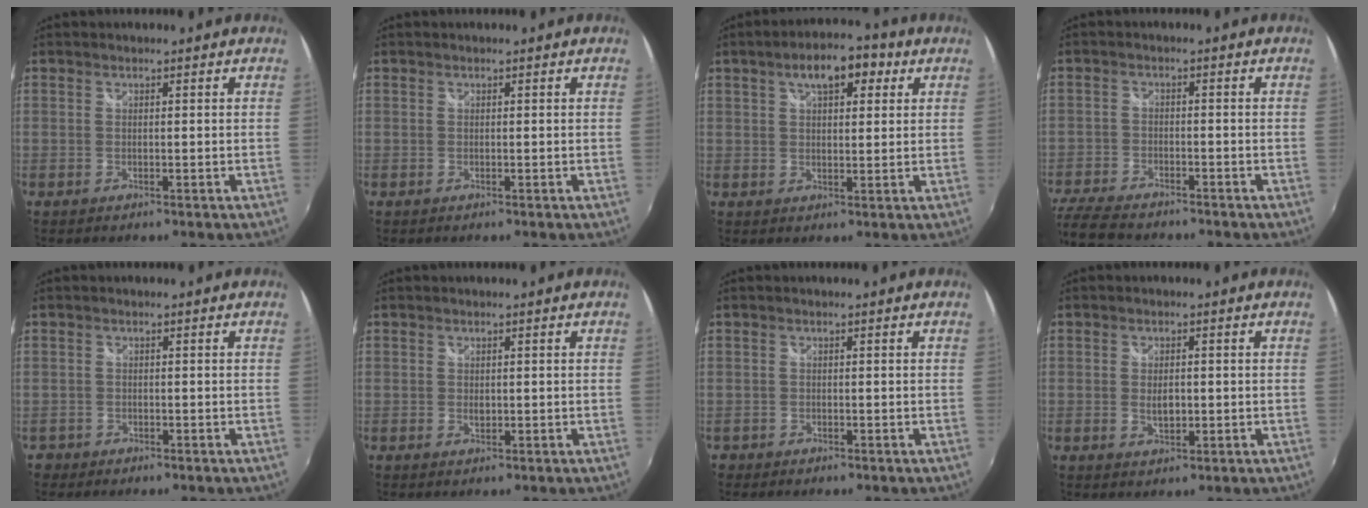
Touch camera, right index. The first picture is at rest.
{"total": 0.0}
{"total": 8.4, "force": [3.9, 3.9, 6.4], "torque": [-0.105, 0.027, 0.061]}
{"total": 11.4, "force": [-9.7, 3.8, 4.5], "torque": [-0.131, -0.024, -0.174]}
{"total": 1.7, "force": [-1.0, 1.4, 0.0], "torque": [-0.007, 0.002, -0.016]}
{"total": 0.9, "force": [0.0, 0.7, 0.5], "torque": [-0.007, -0.002, 0.001]}
{"total": 1.2, "force": [-0.7, 0.9, -0.1], "torque": [-0.005, 0.001, -0.013]}
{"total": 3.1, "force": [-0.3, 1.8, 2.5], "torque": [-0.042, -0.004, -0.002]}